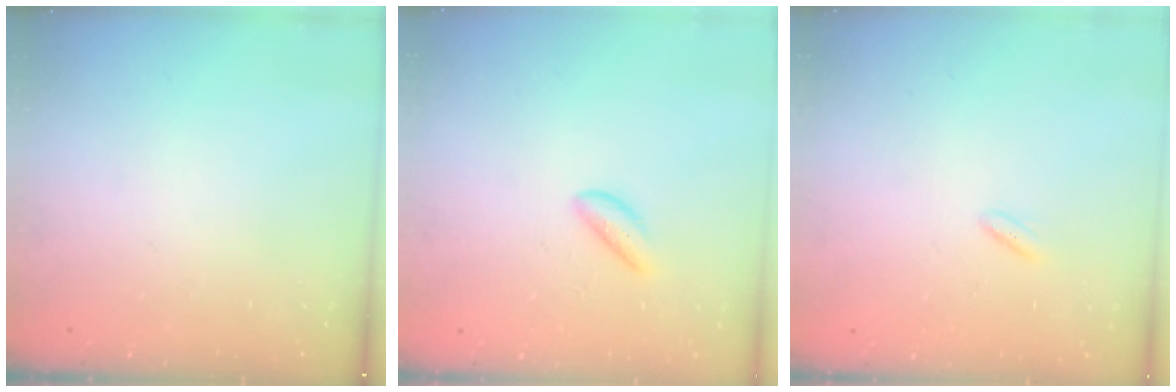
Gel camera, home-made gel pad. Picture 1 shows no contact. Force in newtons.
{"total": 2.3, "press": 2.3, "slide": 0.3}
{"total": 2.2, "press": 2.0, "slide": 1.0}